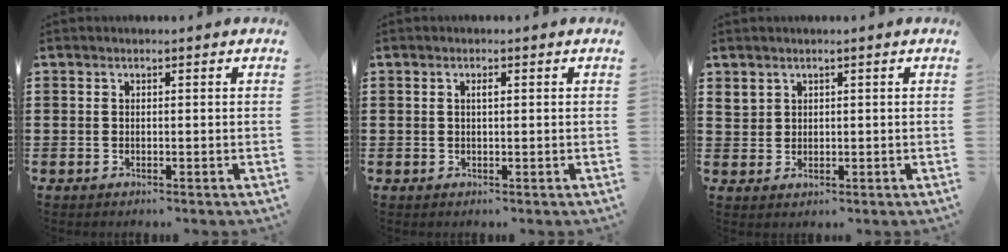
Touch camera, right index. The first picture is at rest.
{"total": 1.1, "force": [0.3, 0.3, 1.0], "torque": [-0.021, 0.002, 0.005]}
{"total": 2.1, "force": [1.7, 1.4, 0.1], "torque": [-0.008, 0.005, 0.033]}